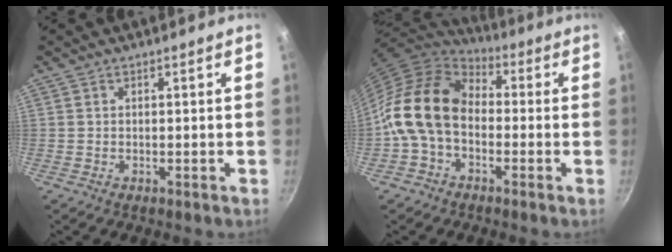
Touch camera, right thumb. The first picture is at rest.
{"total": 14.9, "force": [-1.7, 10.6, 10.3], "torque": [-0.165, 0.039, -0.052]}